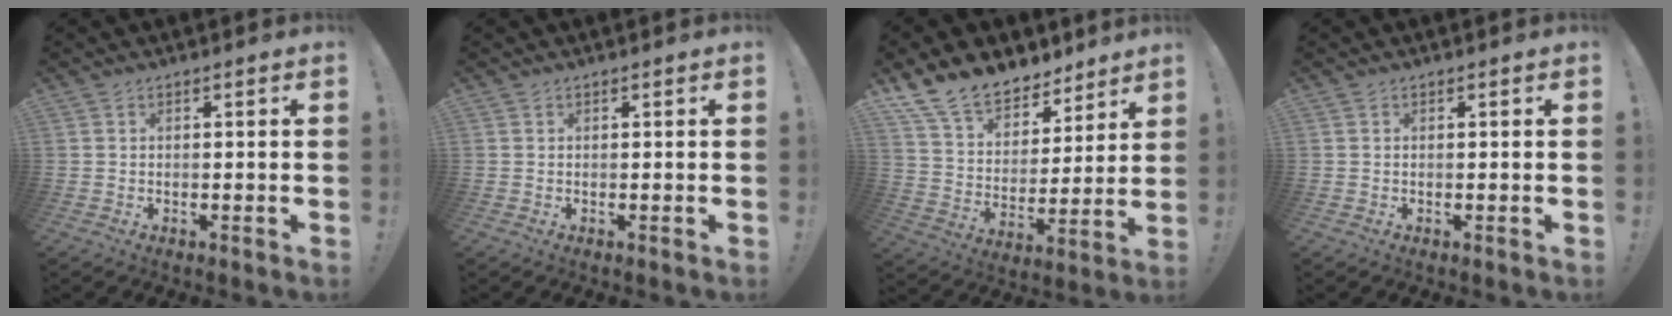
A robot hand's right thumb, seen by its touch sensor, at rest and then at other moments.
{"total": 0.0}
{"total": 14.7, "force": [11.6, 7.9, 4.5], "torque": [-0.093, -0.082, 0.220]}
{"total": 0.0}